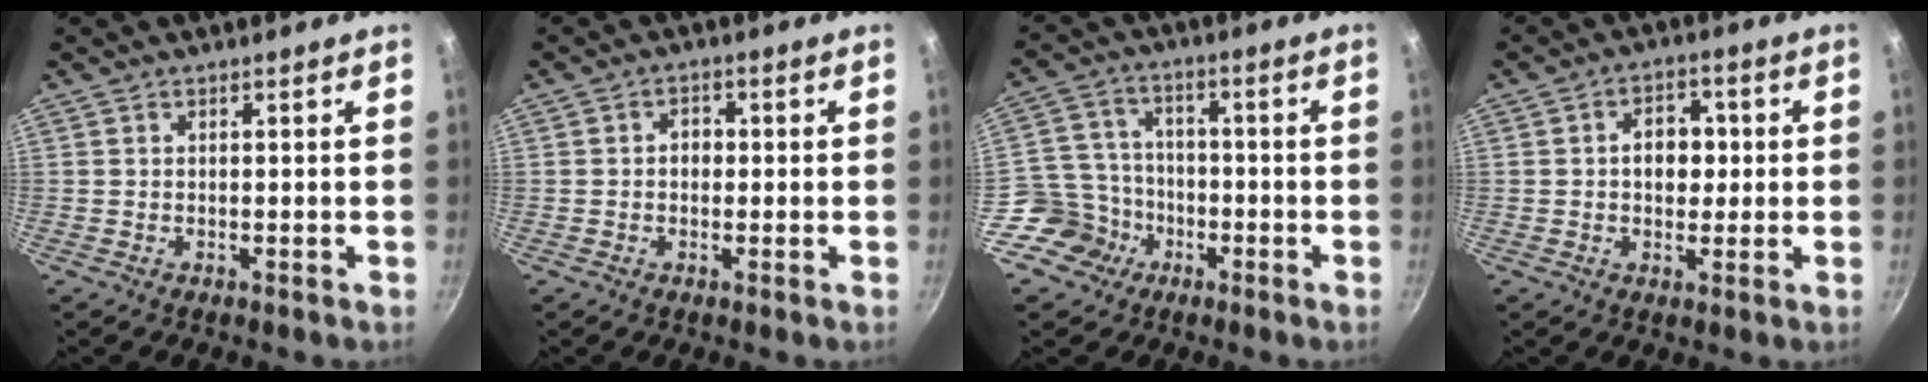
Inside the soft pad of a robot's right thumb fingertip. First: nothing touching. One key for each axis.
{"total": 2.5, "fx": -0.1, "fy": 2.1, "fz": 1.4, "tx": -0.008, "ty": 0.007, "tz": -0.004}
{"total": 8.9, "fx": -4.1, "fy": 7.7, "fz": 1.6, "tx": -0.003, "ty": 0.045, "tz": -0.082}
{"total": 6.4, "fx": 0.4, "fy": 4.8, "fz": 4.2, "tx": -0.025, "ty": 0.010, "tz": 0.001}